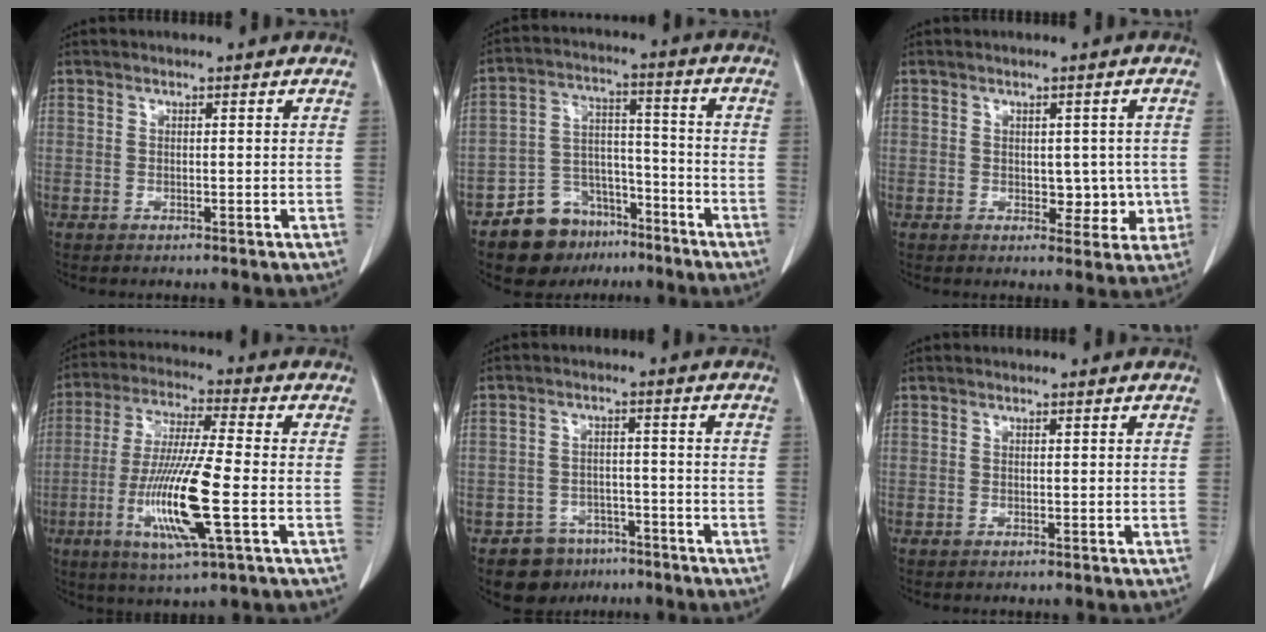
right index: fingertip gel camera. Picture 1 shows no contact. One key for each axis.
{"total": 10.7, "fx": -7.6, "fy": 6.9, "fz": 3.0, "tx": -0.051, "ty": 0.039, "tz": -0.120}
{"total": 4.7, "fx": -0.4, "fy": 3.1, "fz": 3.5, "tx": -0.025, "ty": 0.007, "tz": 0.004}
{"total": 14.5, "fx": -3.9, "fy": 0.6, "fz": 13.9, "tx": -0.281, "ty": -0.021, "tz": -0.075}
{"total": 6.1, "fx": -4.2, "fy": 4.4, "fz": 0.4, "tx": 0.004, "ty": 0.014, "tz": -0.059}
{"total": 0.0}